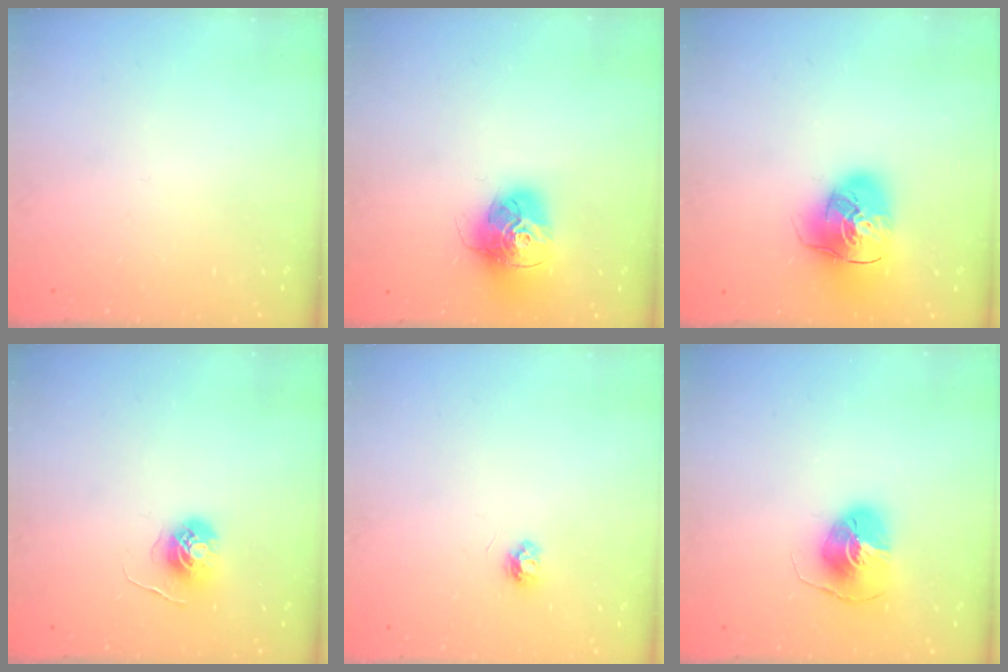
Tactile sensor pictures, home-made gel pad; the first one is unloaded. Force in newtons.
{"total": 15.3, "press": 15.2, "slide": 1.8}
{"total": 16.2, "press": 16.0, "slide": 2.4}
{"total": 5.9, "press": 5.9, "slide": 0.3}
{"total": 3.8, "press": 3.8, "slide": 0.5}
{"total": 8.1, "press": 8.1, "slide": 0.3}